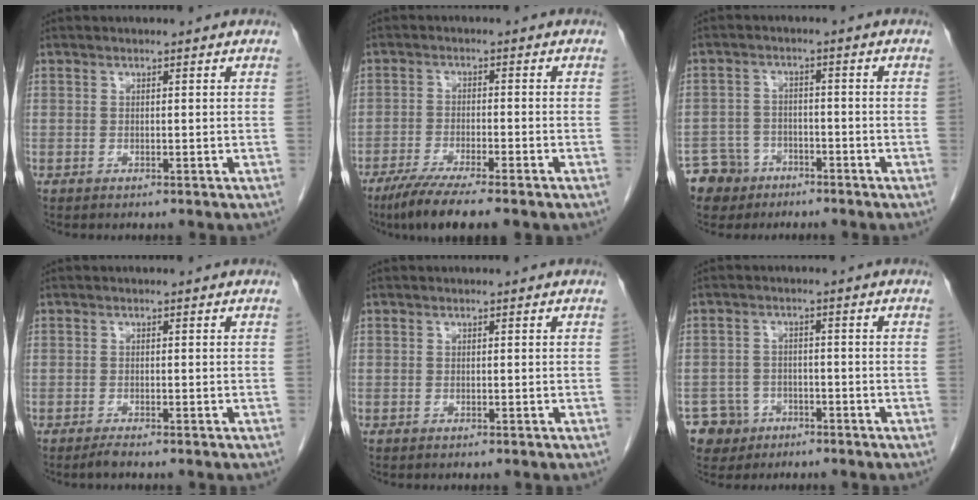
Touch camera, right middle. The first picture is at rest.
{"total": 8.0, "force": [-6.0, 0.3, 5.3], "torque": [-0.087, -0.019, -0.098]}
{"total": 6.0, "force": [-4.1, 4.4, 0.1], "torque": [0.002, 0.004, -0.071]}
{"total": 0.7, "force": [-0.6, -0.3, 0.2], "torque": [-0.009, -0.002, -0.012]}
{"total": 0.0}
{"total": 4.9, "force": [-2.8, 4.0, 0.1], "torque": [0.003, 0.008, -0.045]}